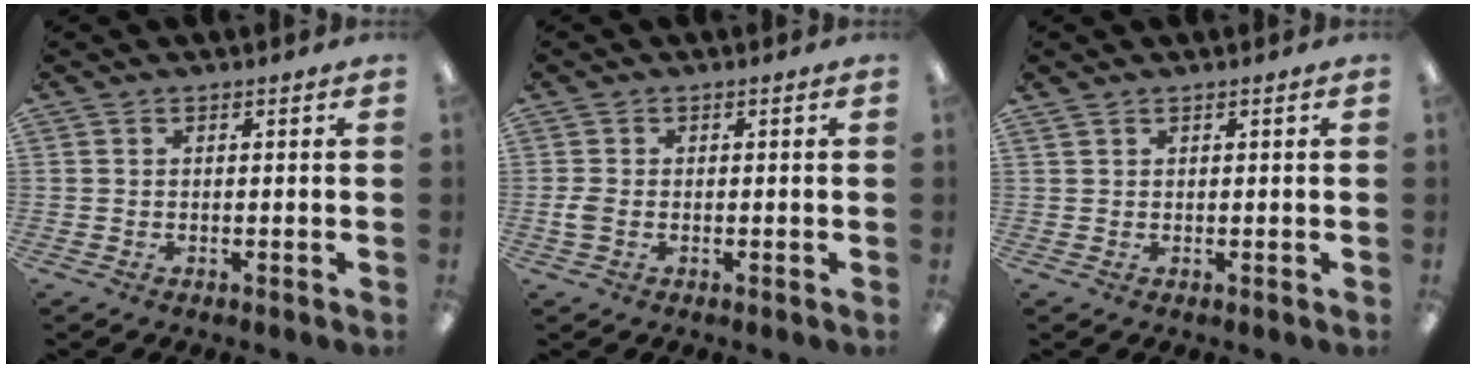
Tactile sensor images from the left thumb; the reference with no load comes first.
{"total": 2.6, "force": [-0.4, 1.7, 1.9], "torque": [-0.047, 0.000, -0.011]}
{"total": 0.9, "force": [0.6, 0.4, 0.5], "torque": [-0.011, 0.001, 0.012]}